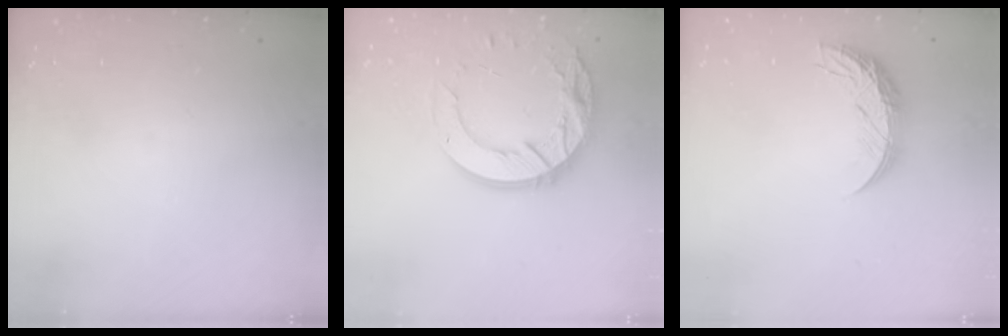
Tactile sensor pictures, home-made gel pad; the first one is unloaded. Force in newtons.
{"total": 16.8, "press": 16.8, "slide": 1.4}
{"total": 9.3, "press": 9.3, "slide": 0.7}